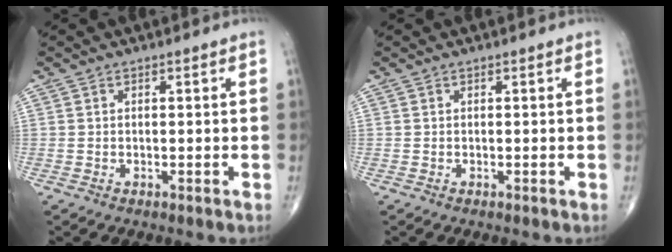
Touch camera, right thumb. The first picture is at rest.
{"total": 0.0}